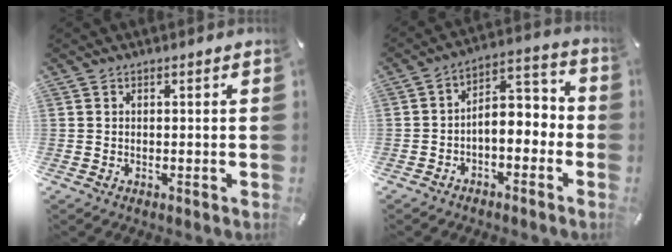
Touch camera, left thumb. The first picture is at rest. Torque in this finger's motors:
{"motor_torque": [0.77, 2.42, 0.58, -0.07, 0.26]}